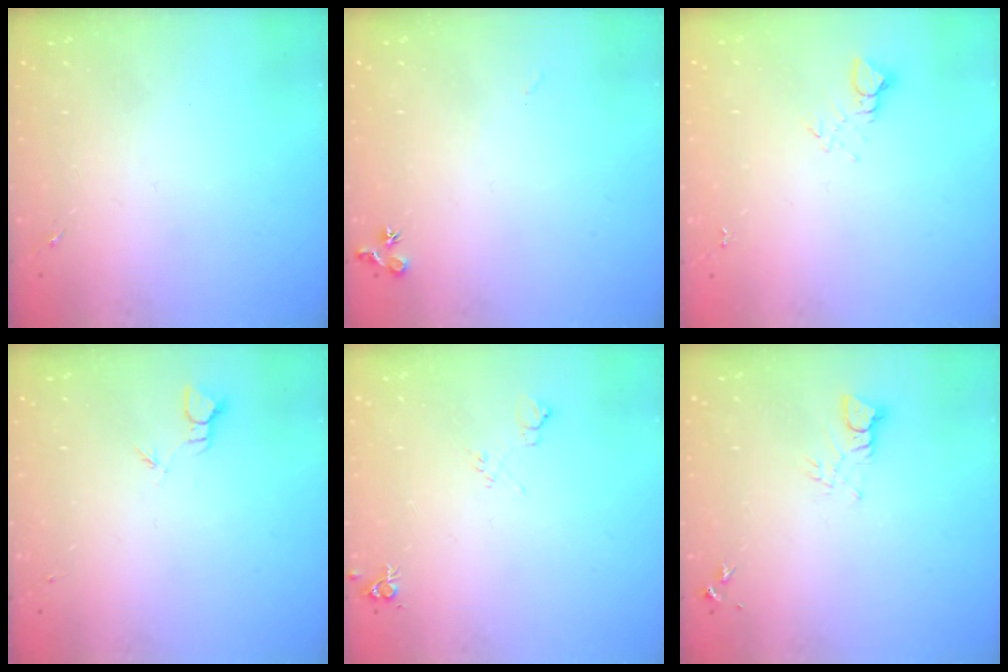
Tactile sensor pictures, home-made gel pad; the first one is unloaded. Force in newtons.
{"total": 6.6, "press": 6.6, "slide": 0.6}
{"total": 4.0, "press": 4.0, "slide": 0.4}
{"total": 1.8, "press": 1.8, "slide": 0.0}
{"total": 6.5, "press": 6.4, "slide": 1.0}
{"total": 3.2, "press": 3.2, "slide": 0.2}